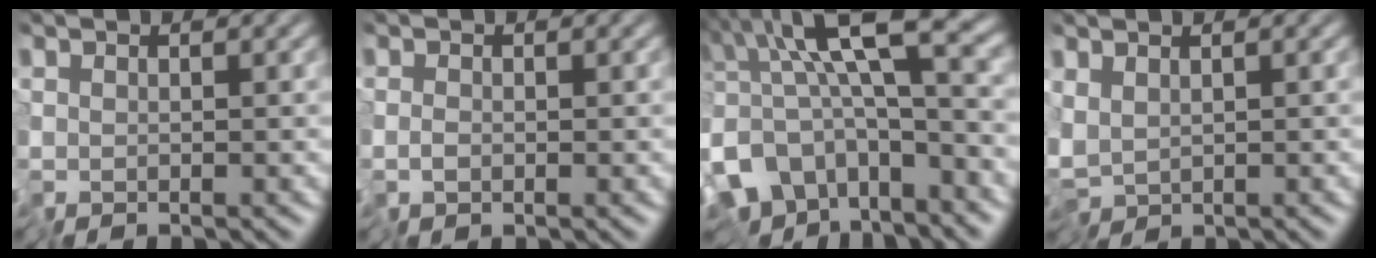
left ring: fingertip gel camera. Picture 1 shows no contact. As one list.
[{"total": 0.6, "force": [-0.4, 0.4, 0.3], "torque": [-0.004, 0.001, -0.011]}, {"total": 13.0, "force": [-5.2, 5.5, 10.5], "torque": [-0.186, 0.003, -0.094]}, {"total": 3.1, "force": [-0.6, 1.8, 2.4], "torque": [-0.044, 0.001, -0.019]}]